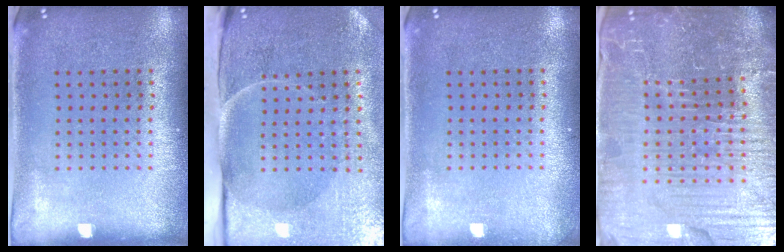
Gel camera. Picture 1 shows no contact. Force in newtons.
{"total": 4.9, "press": 3.9, "slide": 3.0}
{"total": 0.7, "press": 0.7, "slide": 0.0}
{"total": 6.7, "press": 6.0, "slide": 3.0}